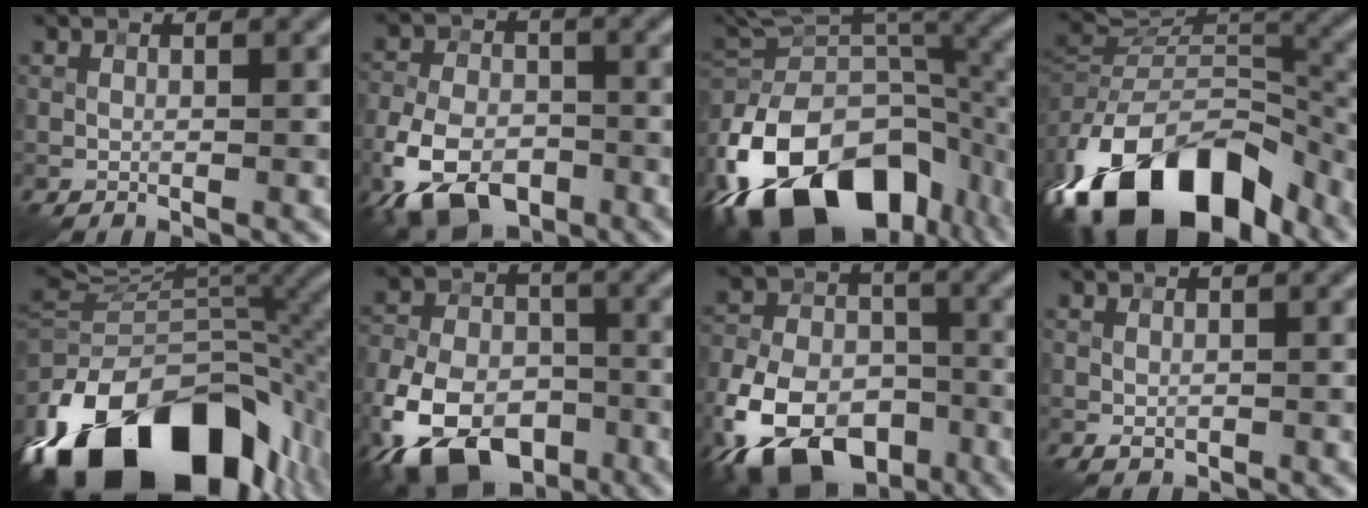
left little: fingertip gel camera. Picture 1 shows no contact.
{"total": 9.3, "force": [-5.1, 5.2, 5.8], "torque": [-0.127, -0.014, -0.102]}
{"total": 17.2, "force": [-9.6, 9.2, 10.8], "torque": [-0.221, 0.000, -0.165]}
{"total": 16.2, "force": [-9.1, 8.9, 10.1], "torque": [-0.203, 0.014, -0.153]}
{"total": 18.1, "force": [-9.8, 9.7, 11.8], "torque": [-0.225, -0.008, -0.157]}
{"total": 12.3, "force": [-6.8, 7.1, 7.4], "torque": [-0.157, -0.018, -0.128]}
{"total": 13.5, "force": [-7.7, 7.8, 7.9], "torque": [-0.163, -0.026, -0.141]}
{"total": 0.9, "force": [-0.2, 0.7, 0.6], "torque": [-0.008, -0.003, -0.002]}